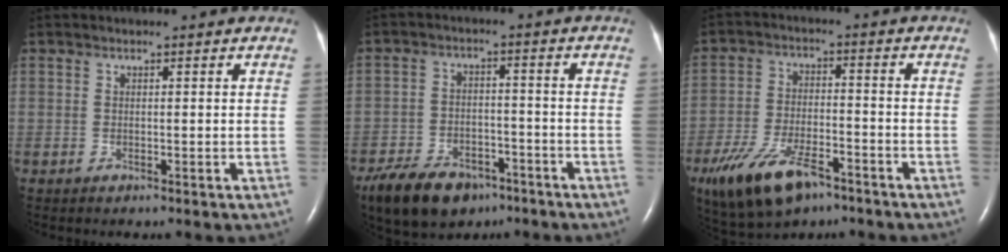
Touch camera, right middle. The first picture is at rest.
{"total": 12.2, "force": [-8.5, 6.6, 5.6], "torque": [-0.116, -0.005, -0.139]}
{"total": 12.1, "force": [-7.6, 4.7, 8.2], "torque": [-0.167, -0.011, -0.130]}